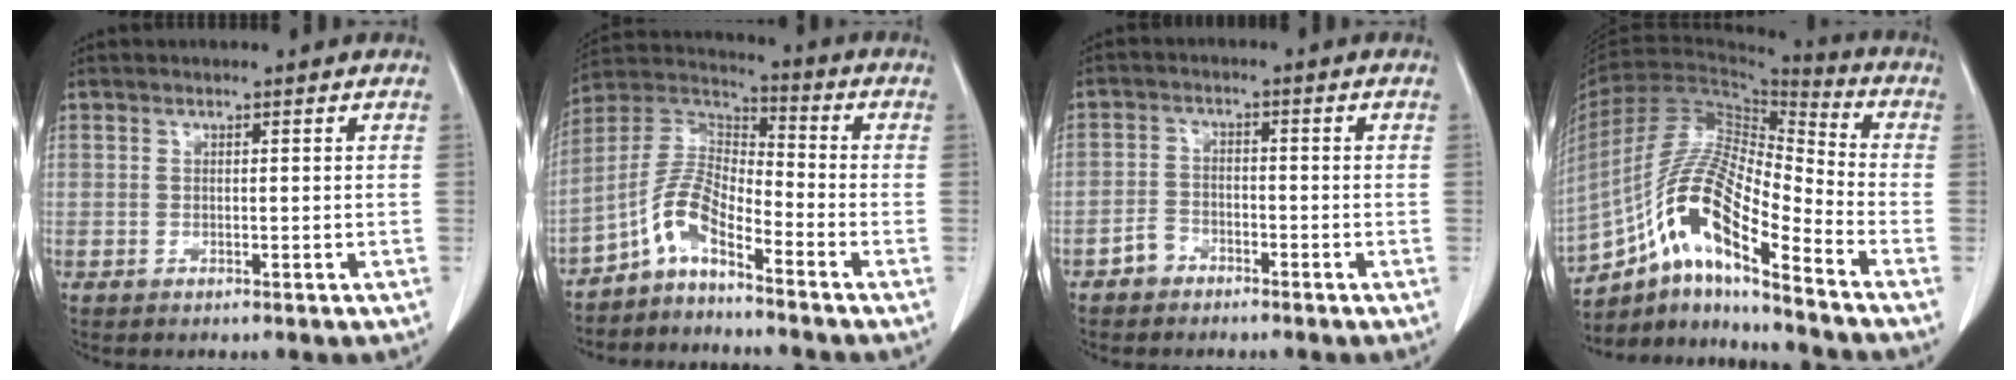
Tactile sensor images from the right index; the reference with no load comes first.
{"total": 7.7, "force": [-5.1, 1.9, 5.4], "torque": [-0.121, 0.020, -0.107]}
{"total": 3.1, "force": [-2.2, 2.1, 0.6], "torque": [-0.015, 0.008, -0.041]}
{"total": 16.0, "force": [-9.3, 2.5, 12.8], "torque": [-0.249, 0.011, -0.166]}